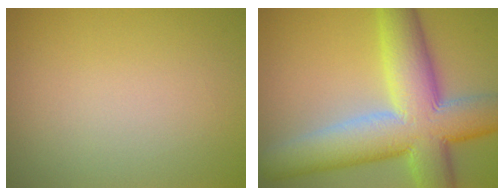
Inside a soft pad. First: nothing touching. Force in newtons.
{"total": 12.5, "press": 12.5, "slide": 0.7}